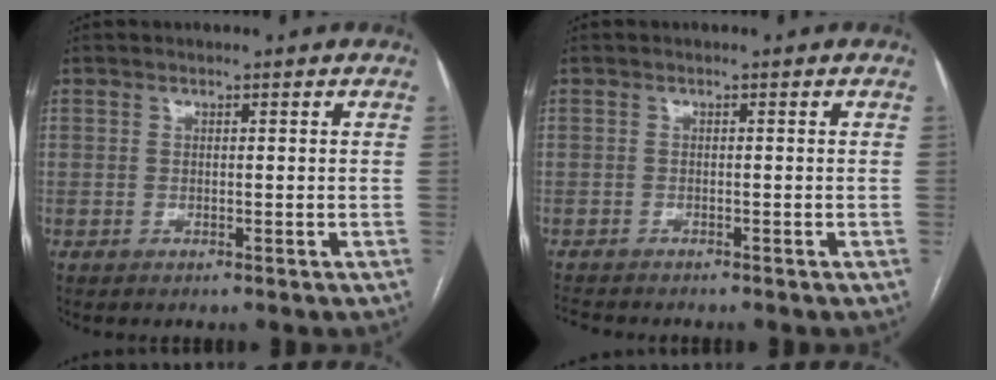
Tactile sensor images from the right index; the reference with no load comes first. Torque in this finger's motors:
{"motor_torque": [-2.14, 0.00, -1.05, -0.21]}